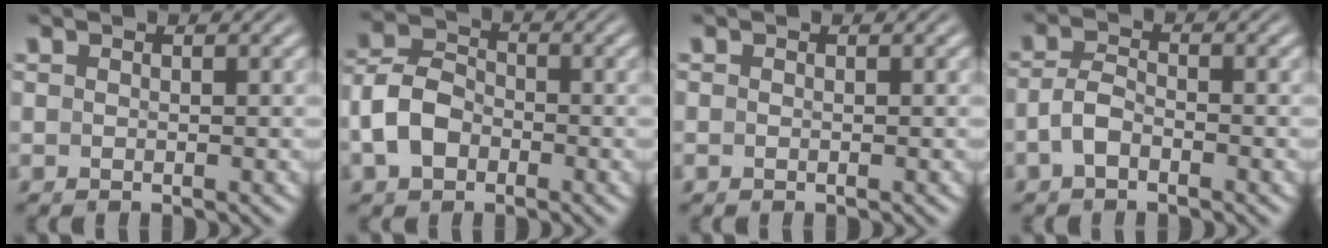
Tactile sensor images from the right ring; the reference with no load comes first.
{"total": 6.0, "force": [-1.4, 5.0, 3.0], "torque": [-0.070, -0.015, -0.019]}
{"total": 0.0}
{"total": 2.5, "force": [-1.2, 1.5, 1.5], "torque": [-0.038, -0.010, -0.015]}